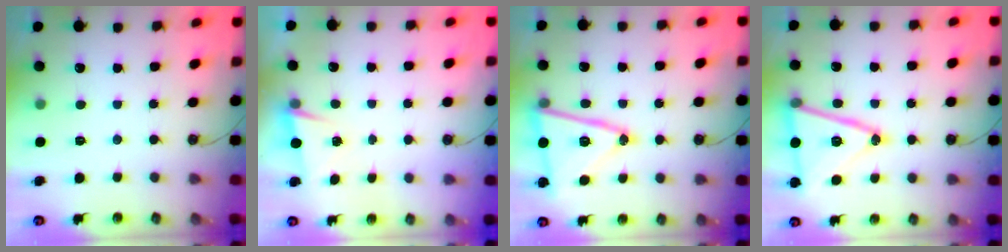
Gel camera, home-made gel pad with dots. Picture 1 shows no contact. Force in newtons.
{"total": 2.7, "press": 1.5, "slide": 2.2}
{"total": 16.3, "press": 16.3, "slide": 1.2}
{"total": 18.1, "press": 17.8, "slide": 3.6}